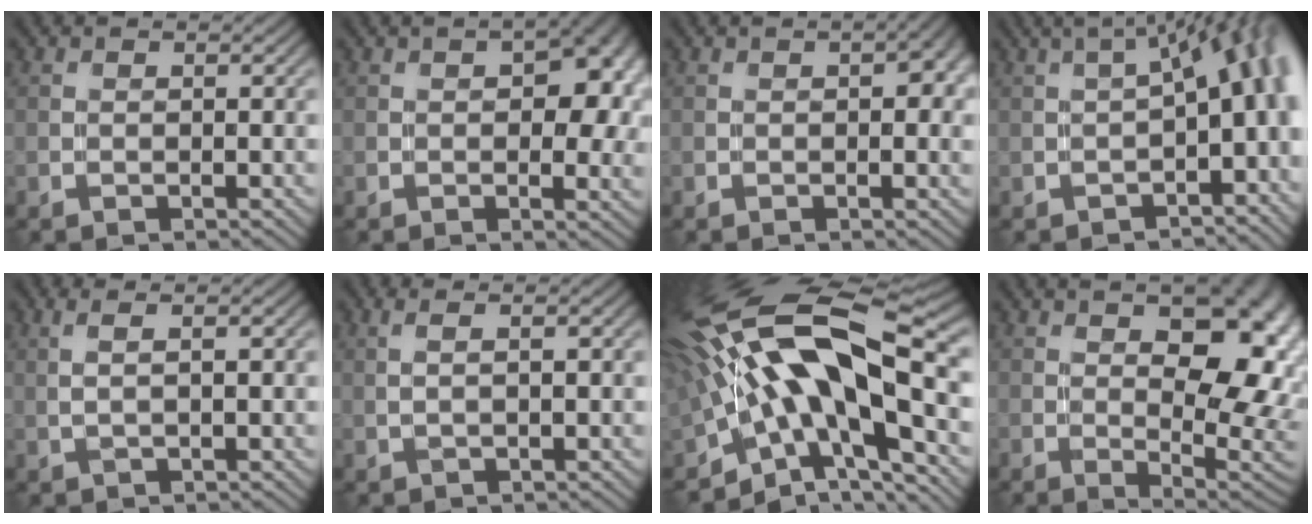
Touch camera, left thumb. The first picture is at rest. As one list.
[{"total": 7.4, "force": [0.6, 3.8, 6.3], "torque": [-0.071, 0.002, 0.018]}, {"total": 2.5, "force": [-0.1, 0.5, 2.5], "torque": [-0.038, 0.000, 0.006]}, {"total": 8.7, "force": [-0.9, 2.6, 8.3], "torque": [-0.103, 0.008, -0.003]}, {"total": 1.8, "force": [0.7, 0.4, 1.6], "torque": [-0.029, 0.002, 0.014]}, {"total": 1.5, "force": [0.5, 0.4, 1.4], "torque": [-0.023, -0.001, 0.009]}, {"total": 19.0, "force": [0.9, 8.7, 16.9], "torque": [-0.305, 0.013, 0.003]}, {"total": 14.1, "force": [2.9, 6.7, 12.1], "torque": [-0.153, 0.022, 0.054]}]